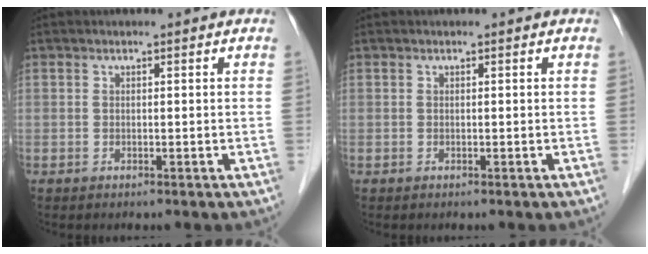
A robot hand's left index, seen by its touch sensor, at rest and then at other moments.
{"total": 0.0}